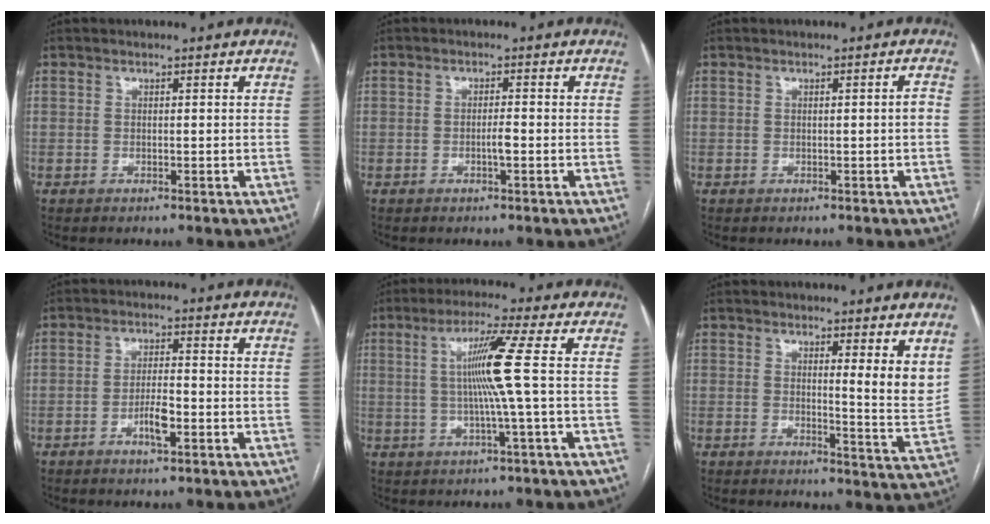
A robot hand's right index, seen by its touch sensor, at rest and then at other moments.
{"total": 1.7, "force": [-0.6, 0.2, 1.6], "torque": [-0.029, 0.001, -0.011]}
{"total": 1.2, "force": [-0.1, 0.0, 1.2], "torque": [-0.016, 0.002, 0.001]}
{"total": 4.0, "force": [-1.7, 0.8, 3.6], "torque": [-0.067, 0.001, -0.030]}
{"total": 7.7, "force": [0.6, -2.1, 7.3], "torque": [-0.138, 0.003, 0.018]}
{"total": 5.4, "force": [3.1, 0.3, 4.4], "torque": [-0.054, -0.029, 0.039]}